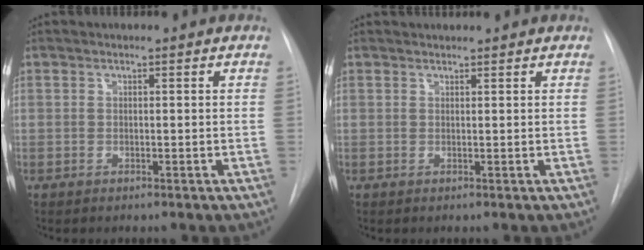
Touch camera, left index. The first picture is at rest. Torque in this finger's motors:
{"motor_torque": [-0.36, -0.77, 0.04, 0.01]}